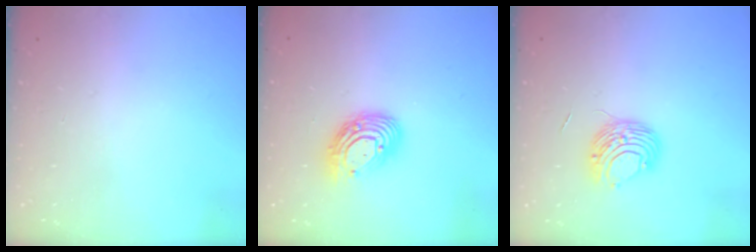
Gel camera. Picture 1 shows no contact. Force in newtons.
{"total": 11.8, "press": 11.8, "slide": 1.0}
{"total": 8.7, "press": 8.6, "slide": 0.8}